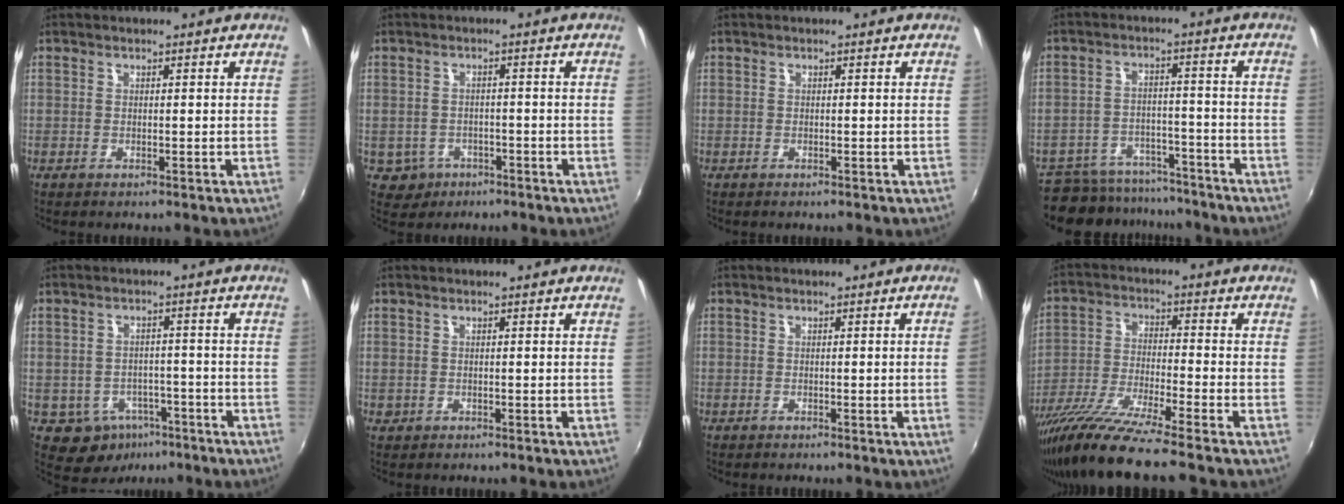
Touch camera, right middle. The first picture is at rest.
{"total": 4.8, "force": [-2.2, 4.2, 1.0], "torque": [-0.034, 0.002, -0.026]}
{"total": 0.0}
{"total": 15.7, "force": [-13.5, 6.6, 4.7], "torque": [-0.122, 0.009, -0.187]}
{"total": 7.5, "force": [-4.2, 5.9, 2.0], "torque": [-0.048, 0.010, -0.041]}
{"total": 0.6, "force": [-0.1, 0.6, 0.1], "torque": [0.000, -0.002, -0.002]}
{"total": 1.6, "force": [-0.2, -0.9, 1.3], "torque": [-0.013, -0.014, -0.001]}
{"total": 14.1, "force": [-11.6, -0.9, 8.0], "torque": [-0.163, -0.038, -0.215]}